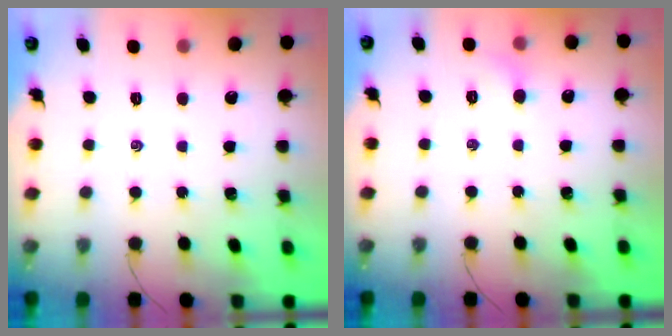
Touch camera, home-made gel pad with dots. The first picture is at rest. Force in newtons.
{"total": 4.8, "press": 4.5, "slide": 1.5}